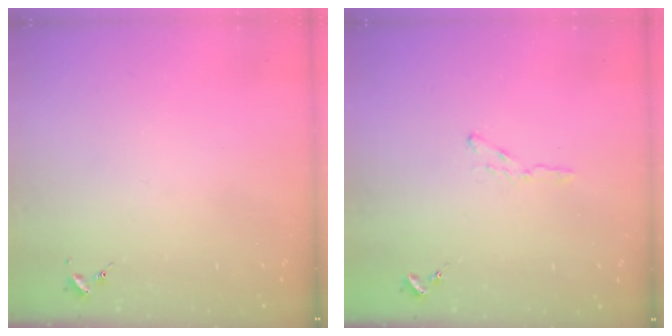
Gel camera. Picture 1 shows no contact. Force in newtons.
{"total": 3.9, "press": 3.9, "slide": 0.5}